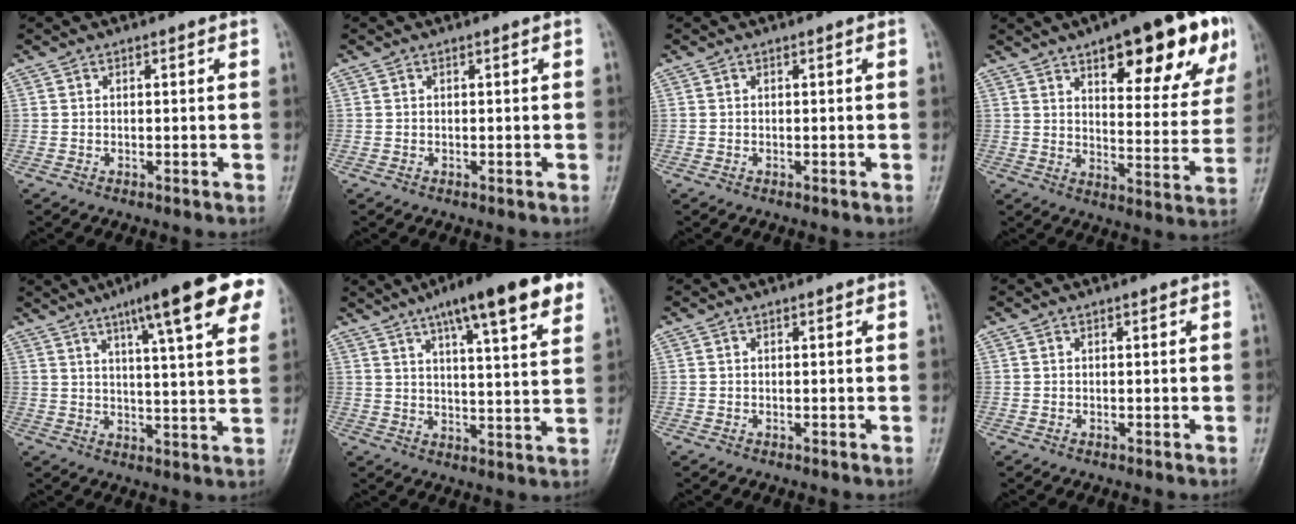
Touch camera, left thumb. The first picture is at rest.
{"total": 0.0}
{"total": 0.0}
{"total": 23.2, "force": [11.8, 8.2, 18.1], "torque": [-0.201, -0.027, 0.164]}
{"total": 18.4, "force": [9.8, 3.0, 15.3], "torque": [-0.197, -0.017, 0.133]}
{"total": 18.4, "force": [10.9, 3.6, 14.3], "torque": [-0.190, -0.020, 0.155]}
{"total": 0.0}
{"total": 0.0}